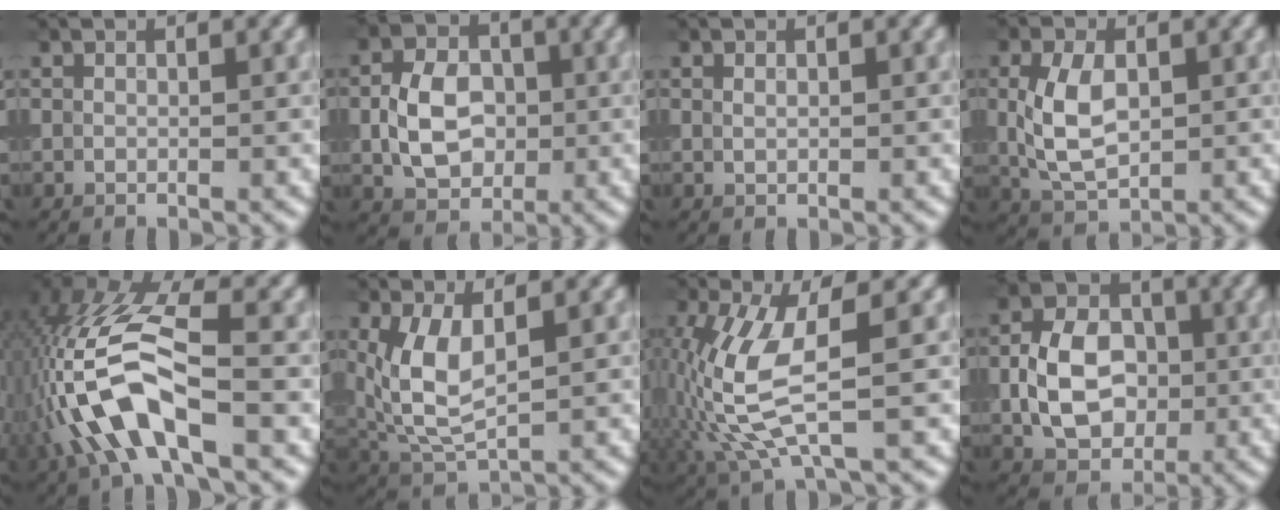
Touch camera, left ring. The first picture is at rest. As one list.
[{"total": 5.9, "force": [-0.4, 4.3, 3.9], "torque": [-0.077, 0.001, -0.007]}, {"total": 0.6, "force": [0.2, 0.4, 0.4], "torque": [-0.009, 0.002, 0.006]}, {"total": 5.2, "force": [0.2, 3.2, 4.2], "torque": [-0.093, 0.001, 0.010]}, {"total": 10.0, "force": [-2.8, 4.2, 8.5], "torque": [-0.193, 0.017, -0.060]}, {"total": 5.7, "force": [1.1, 2.8, 4.8], "torque": [-0.117, -0.005, 0.028]}, {"total": 8.1, "force": [-0.4, 2.7, 7.6], "torque": [-0.193, -0.003, -0.004]}, {"total": 7.3, "force": [-0.7, 5.3, 4.9], "torque": [-0.093, 0.005, -0.017]}]